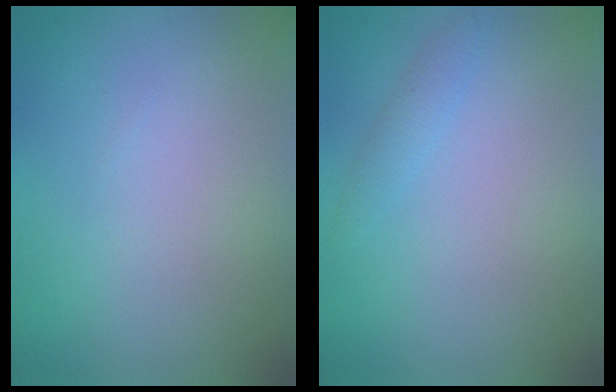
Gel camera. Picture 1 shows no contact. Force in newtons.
{"total": 1.1, "press": 1.1, "slide": 0.1}